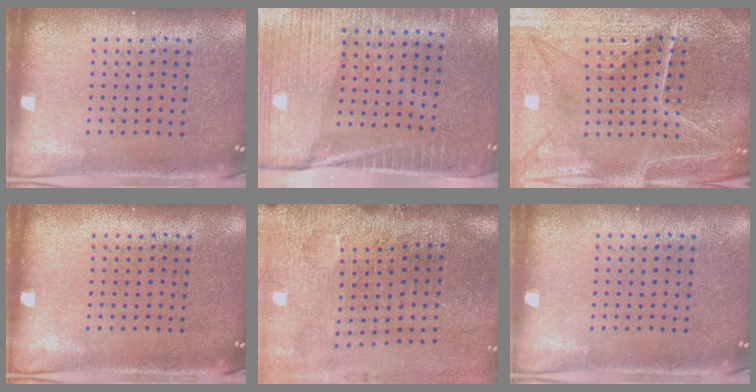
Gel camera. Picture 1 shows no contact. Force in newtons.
{"total": 4.1, "press": 3.7, "slide": 1.8}
{"total": 5.8, "press": 5.3, "slide": 2.4}
{"total": 0.0}
{"total": 4.7, "press": 3.6, "slide": 3.1}
{"total": 0.0}